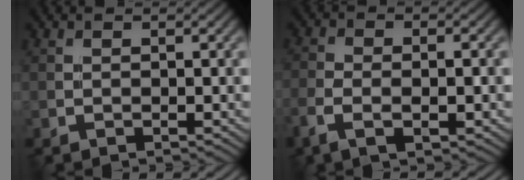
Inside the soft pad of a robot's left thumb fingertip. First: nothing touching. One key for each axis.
{"total": 4.7, "fx": -2.0, "fy": 1.9, "fz": 3.8, "tx": -0.084, "ty": -0.004, "tz": -0.040}